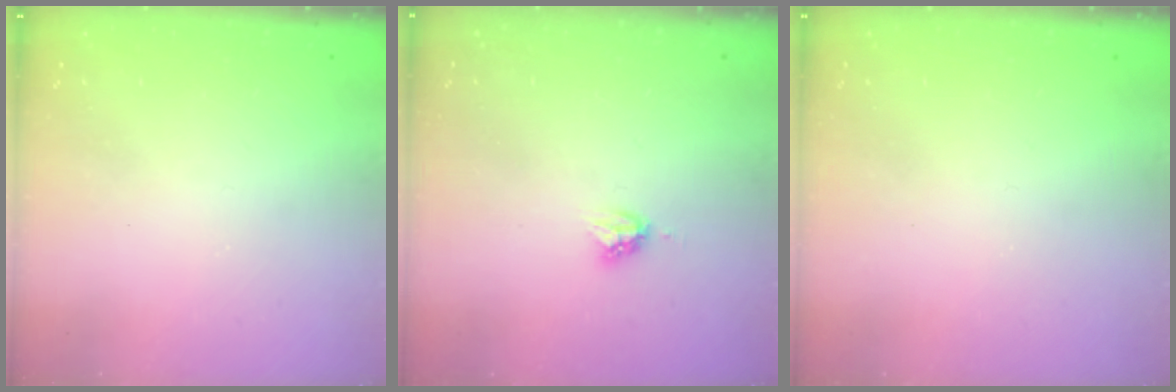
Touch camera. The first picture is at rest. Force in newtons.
{"total": 3.4, "press": 3.4, "slide": 0.4}
{"total": 0.0}